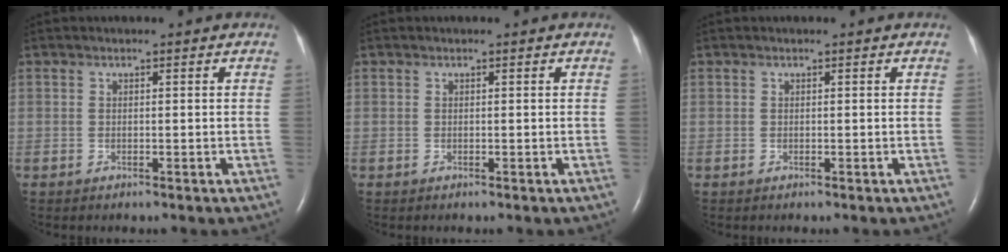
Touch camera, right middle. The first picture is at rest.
{"total": 0.0}
{"total": 0.0}